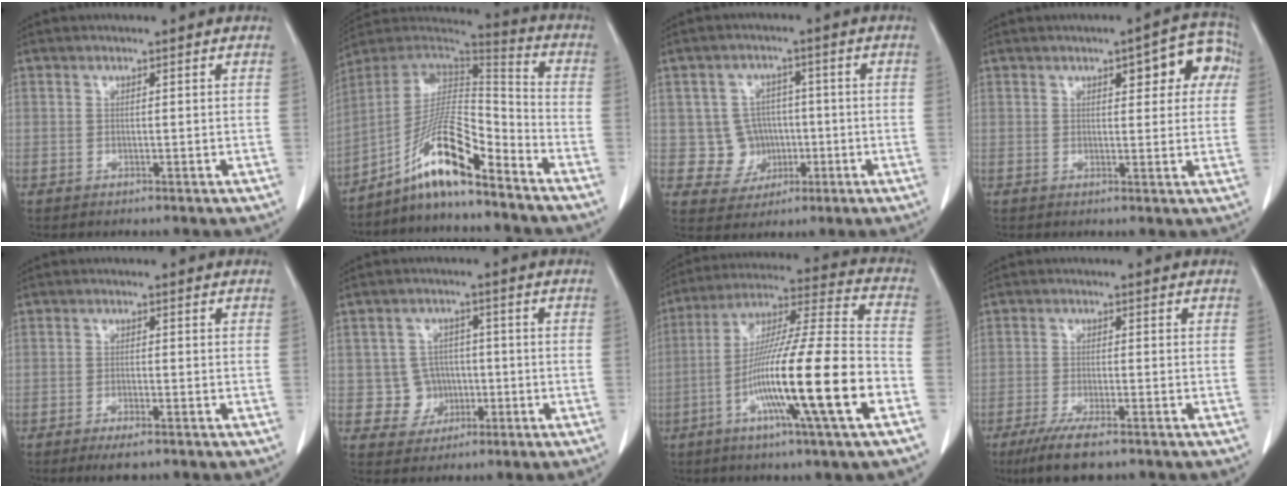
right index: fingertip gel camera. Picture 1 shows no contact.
{"total": 13.3, "force": [-9.2, 1.7, 9.5], "torque": [-0.170, 0.017, -0.163]}
{"total": 6.5, "force": [-0.3, 6.5, 0.9], "torque": [-0.006, 0.016, 0.006]}
{"total": 7.6, "force": [2.7, 2.4, 6.6], "torque": [-0.067, 0.024, 0.027]}
{"total": 4.0, "force": [-2.7, 0.8, 2.8], "torque": [-0.051, -0.006, -0.040]}
{"total": 5.3, "force": [-0.7, 5.2, 0.3], "torque": [0.009, 0.013, -0.003]}
{"total": 21.1, "force": [-7.3, -0.1, 19.8], "torque": [-0.349, -0.018, -0.132]}
{"total": 6.9, "force": [-4.8, 1.0, 4.8], "torque": [-0.087, -0.018, -0.079]}